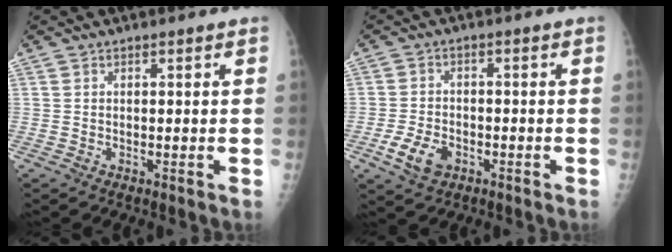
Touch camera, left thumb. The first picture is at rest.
{"total": 6.0, "force": [-2.7, 4.0, 3.6], "torque": [-0.066, 0.008, -0.047]}